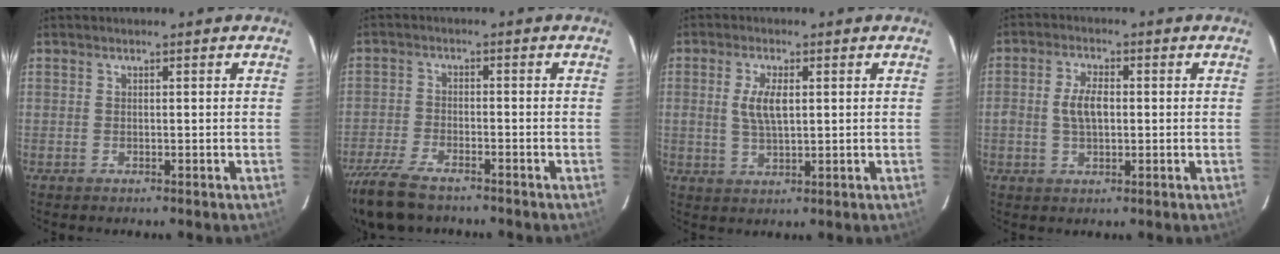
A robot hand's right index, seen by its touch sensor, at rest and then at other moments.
{"total": 12.6, "force": [-9.9, 4.3, 6.3], "torque": [-0.159, -0.027, -0.186]}
{"total": 5.4, "force": [0.9, 2.2, 4.8], "torque": [-0.095, 0.001, 0.019]}
{"total": 5.3, "force": [-0.1, 2.8, 4.4], "torque": [-0.088, 0.007, 0.001]}